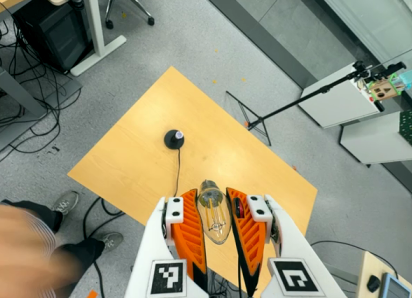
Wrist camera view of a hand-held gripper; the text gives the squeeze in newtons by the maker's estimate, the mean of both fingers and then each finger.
{"total": 23.8, "left": 26.3, "right": 21.3}